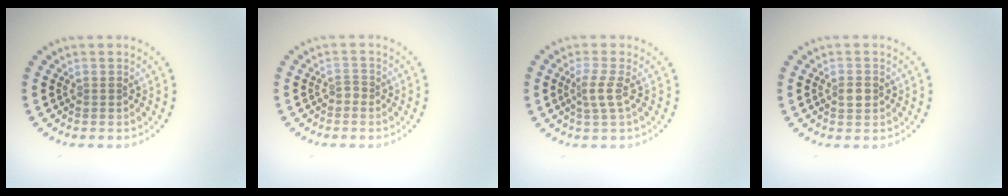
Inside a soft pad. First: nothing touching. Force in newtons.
{"total": 0.9, "press": 0.6, "slide": 0.7}
{"total": 1.8, "press": 1.3, "slide": 1.2}
{"total": 1.4, "press": 1.4, "slide": 0.2}